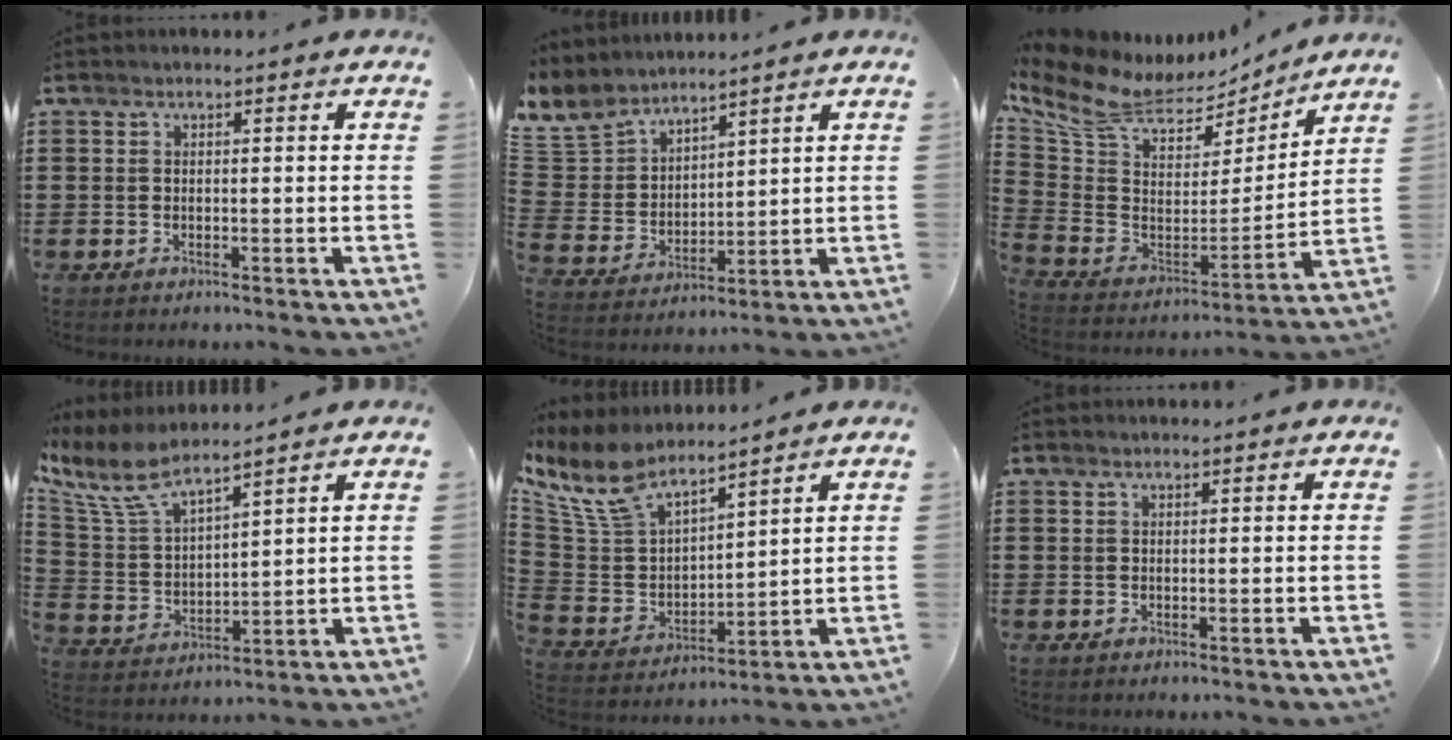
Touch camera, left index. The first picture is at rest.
{"total": 7.0, "force": [6.1, 3.3, 0.9], "torque": [-0.058, -0.036, 0.115]}
{"total": 10.3, "force": [7.6, 4.7, 5.0], "torque": [-0.136, -0.043, 0.135]}
{"total": 8.4, "force": [7.0, 1.9, 4.1], "torque": [-0.115, -0.031, 0.124]}
{"total": 10.1, "force": [8.2, 3.8, 4.4], "torque": [-0.128, -0.043, 0.149]}
{"total": 0.0}